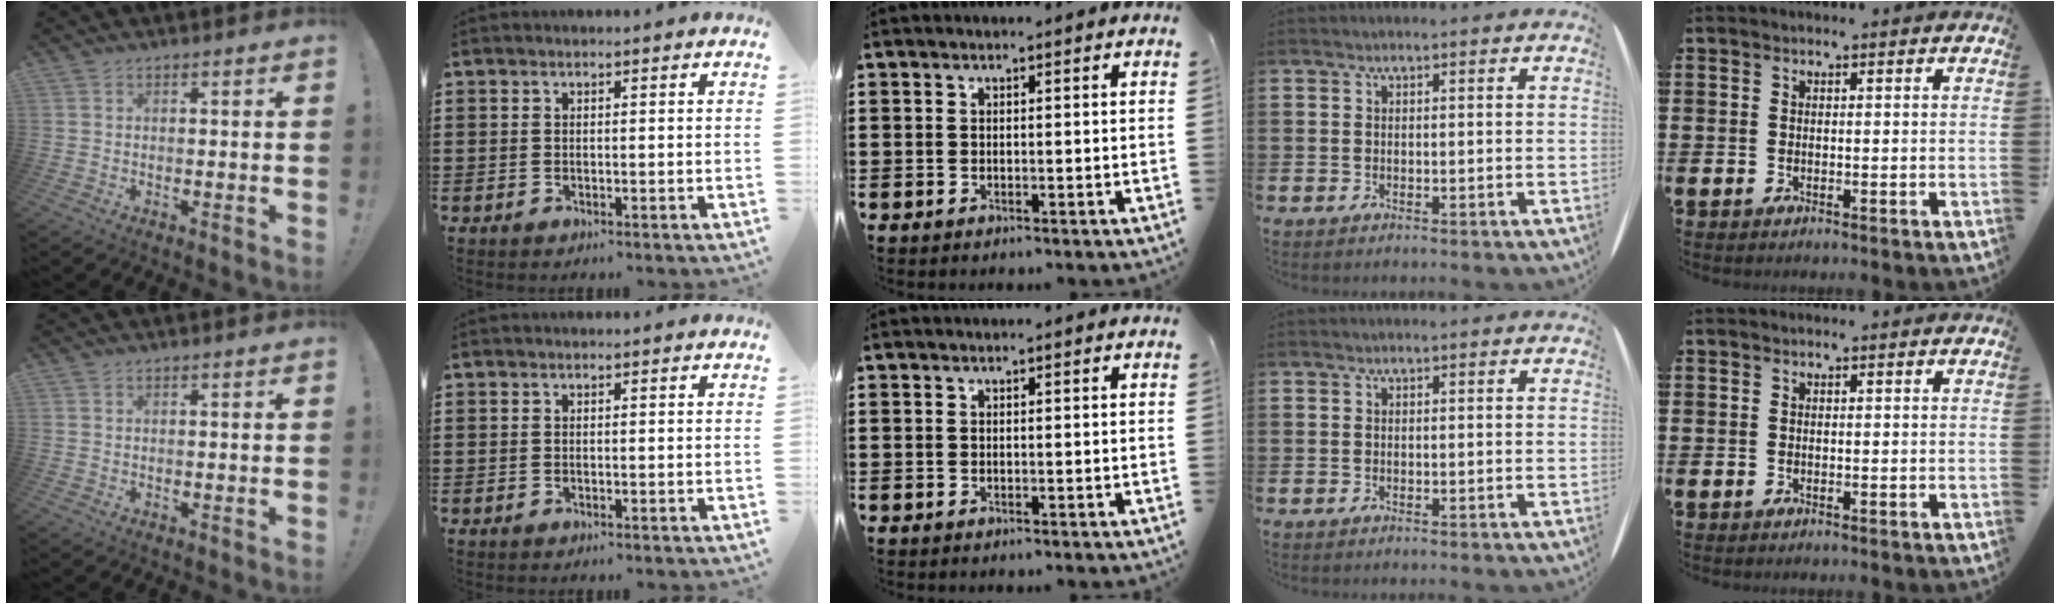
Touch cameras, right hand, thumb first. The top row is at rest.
{}